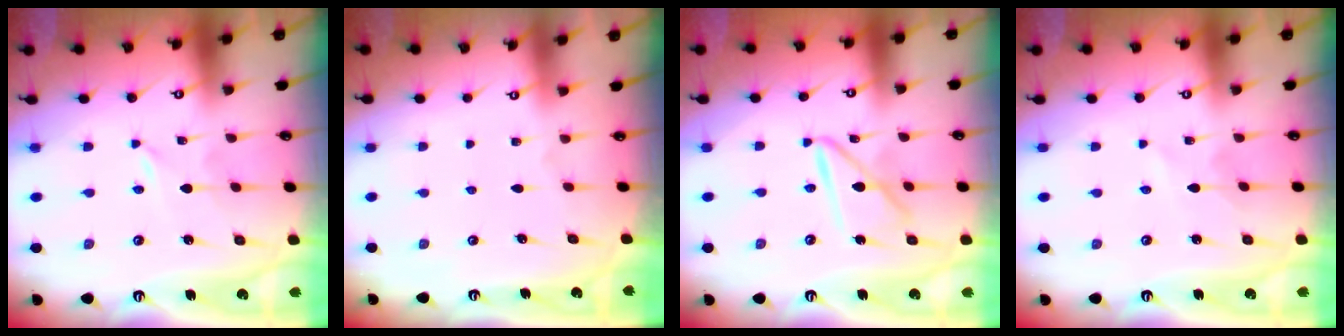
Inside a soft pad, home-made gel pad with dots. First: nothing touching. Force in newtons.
{"total": 0.0}
{"total": 11.2, "press": 11.1, "slide": 1.2}
{"total": 1.4, "press": 1.4, "slide": 0.1}